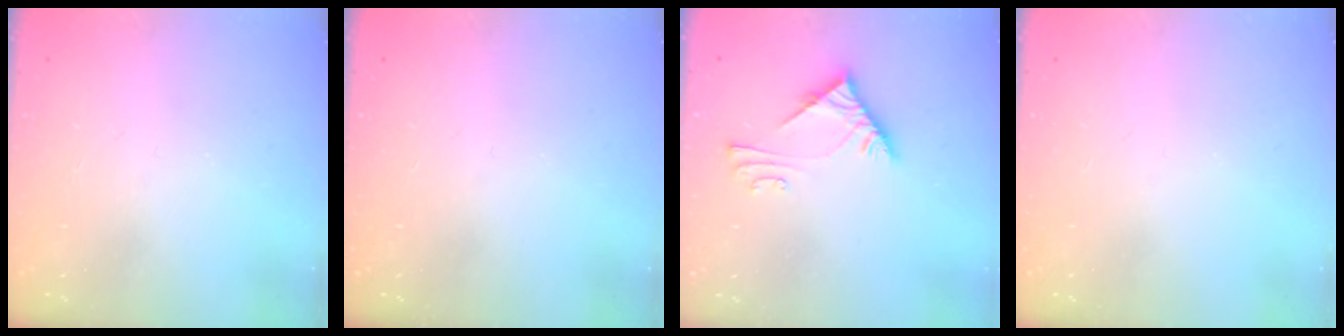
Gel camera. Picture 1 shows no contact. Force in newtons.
{"total": 0.0}
{"total": 6.0, "press": 6.0, "slide": 0.7}
{"total": 0.0}